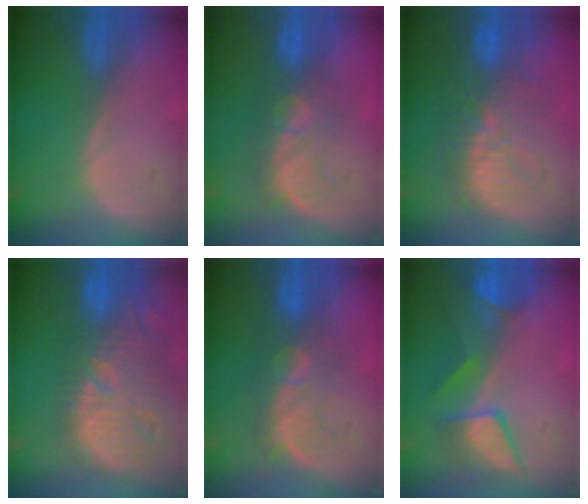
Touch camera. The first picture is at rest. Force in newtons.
{"total": 8.0, "press": 7.8, "slide": 1.9}
{"total": 10.7, "press": 9.9, "slide": 4.2}
{"total": 14.8, "press": 13.1, "slide": 6.9}
{"total": 7.9, "press": 7.8, "slide": 1.3}
{"total": 7.8, "press": 7.6, "slide": 1.5}